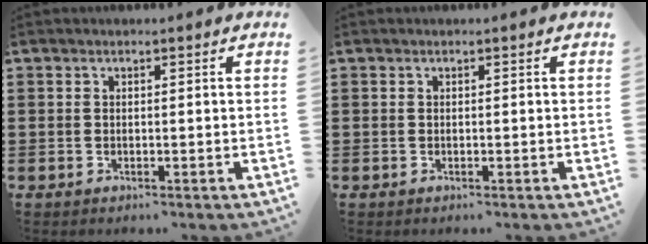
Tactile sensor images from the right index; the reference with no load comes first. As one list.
[{"total": 0.0}]